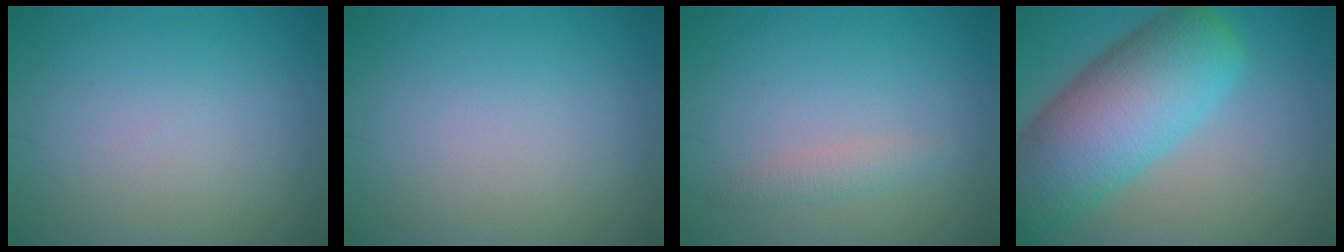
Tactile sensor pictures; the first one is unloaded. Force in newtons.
{"total": 0.0}
{"total": 1.3, "press": 1.3, "slide": 0.1}
{"total": 10.9, "press": 10.9, "slide": 0.5}